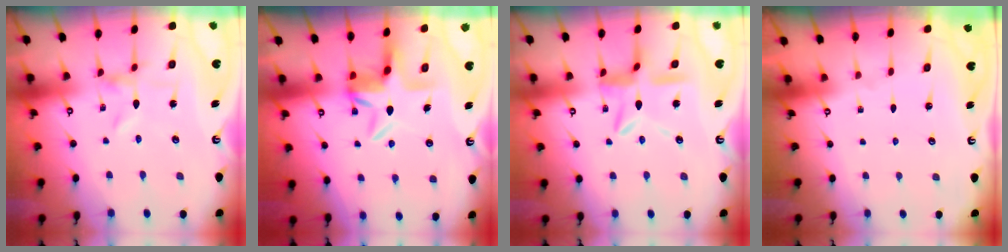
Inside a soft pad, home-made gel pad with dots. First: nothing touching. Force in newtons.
{"total": 7.0, "press": 6.5, "slide": 2.4}
{"total": 9.9, "press": 9.8, "slide": 0.8}
{"total": 0.0}